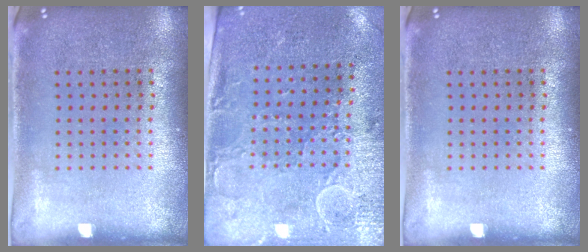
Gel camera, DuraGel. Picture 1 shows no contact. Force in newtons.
{"total": 2.9, "press": 2.5, "slide": 1.5}
{"total": 0.0}